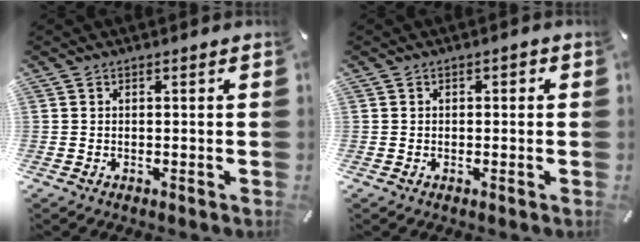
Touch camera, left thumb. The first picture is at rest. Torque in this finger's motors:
{"motor_torque": [-0.12, -0.35, -0.09, 0.28, -0.01]}